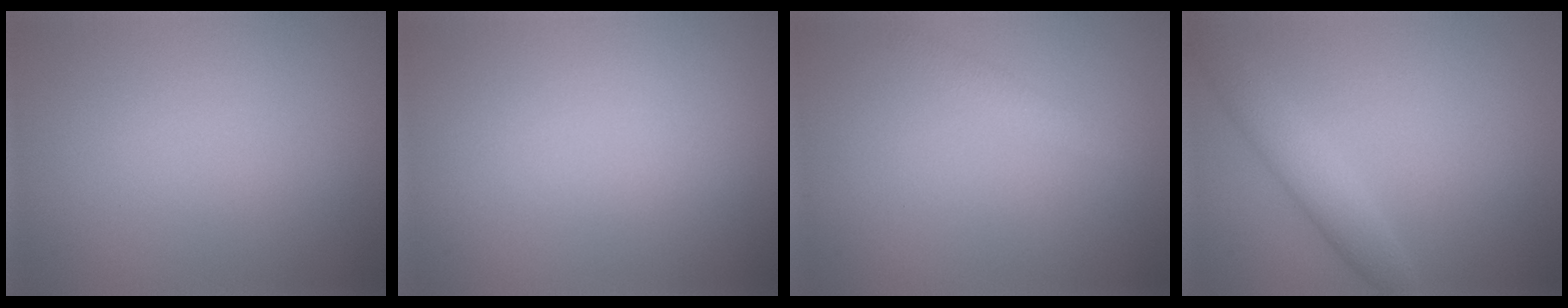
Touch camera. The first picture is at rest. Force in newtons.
{"total": 0.0}
{"total": 1.3, "press": 1.3, "slide": 0.1}
{"total": 3.0, "press": 3.0, "slide": 0.1}